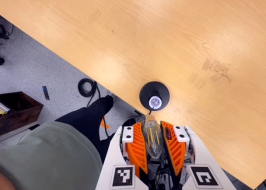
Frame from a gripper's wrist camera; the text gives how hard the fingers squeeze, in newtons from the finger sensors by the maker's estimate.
{"total": 20.6, "left": 22.3, "right": 18.9}